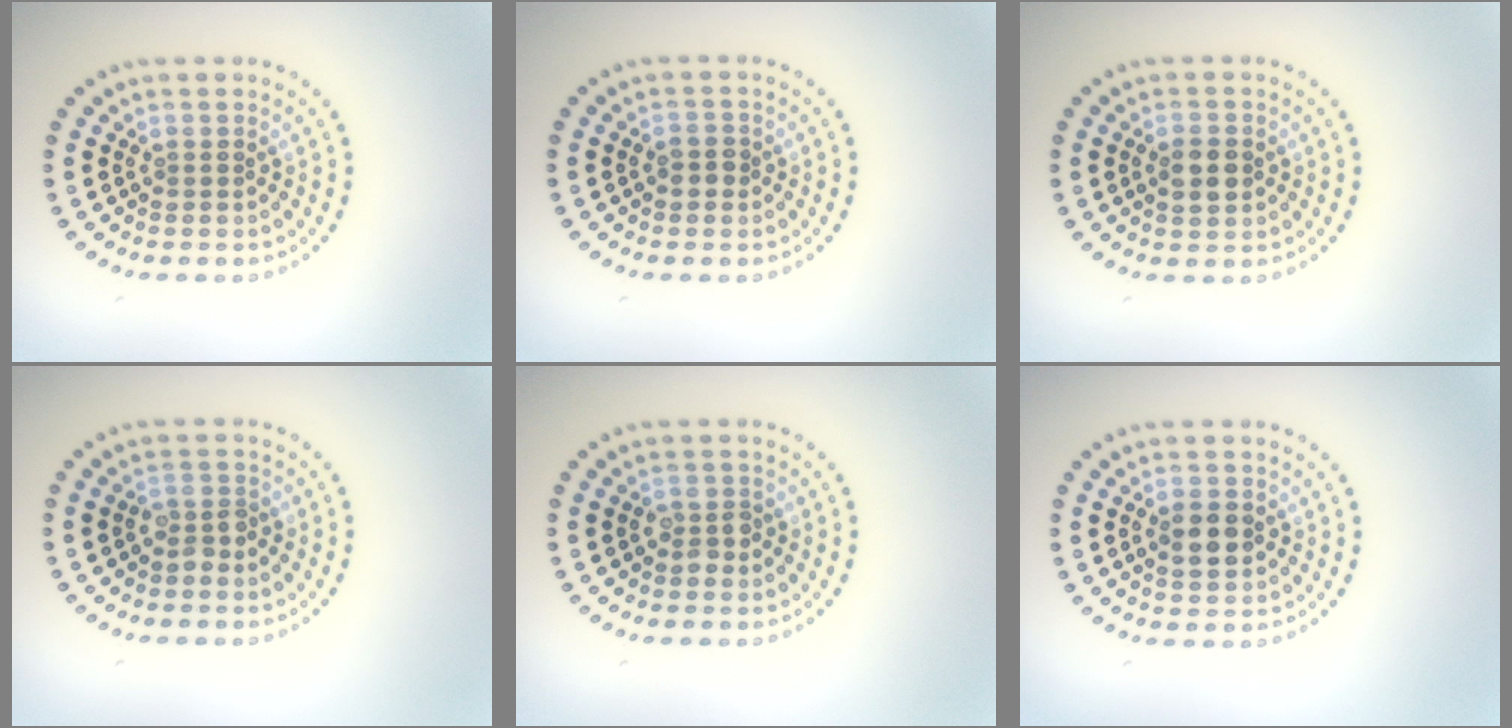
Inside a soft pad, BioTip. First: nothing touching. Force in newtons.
{"total": 1.4, "press": 1.4, "slide": 0.3}
{"total": 2.9, "press": 2.9, "slide": 0.1}
{"total": 1.7, "press": 1.6, "slide": 0.7}
{"total": 1.7, "press": 1.7, "slide": 0.3}
{"total": 2.9, "press": 2.9, "slide": 0.1}